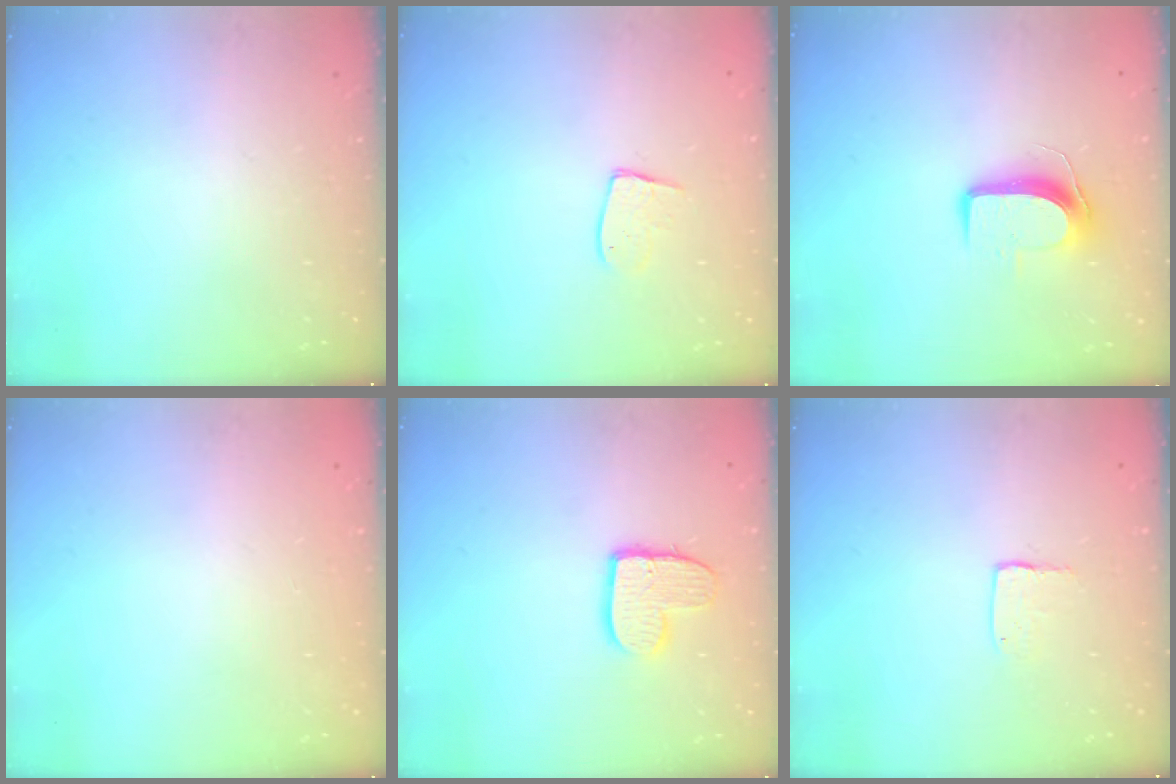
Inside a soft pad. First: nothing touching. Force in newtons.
{"total": 7.9, "press": 7.9, "slide": 0.4}
{"total": 9.2, "press": 9.1, "slide": 0.9}
{"total": 0.0}
{"total": 9.8, "press": 9.8, "slide": 0.5}
{"total": 3.4, "press": 3.4, "slide": 0.2}